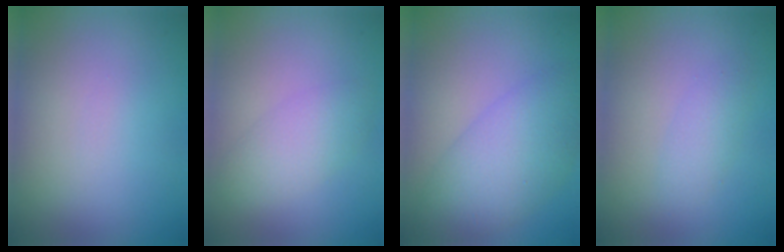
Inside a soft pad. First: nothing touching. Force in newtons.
{"total": 2.9, "press": 2.9, "slide": 0.1}
{"total": 4.8, "press": 4.8, "slide": 0.2}
{"total": 1.7, "press": 1.7, "slide": 0.1}